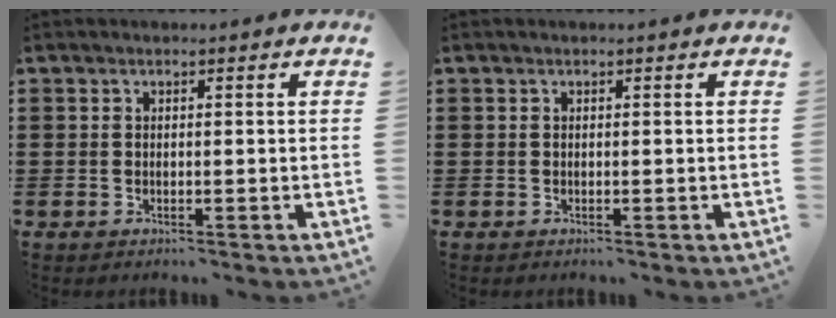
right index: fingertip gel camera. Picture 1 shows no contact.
{"total": 0.0}